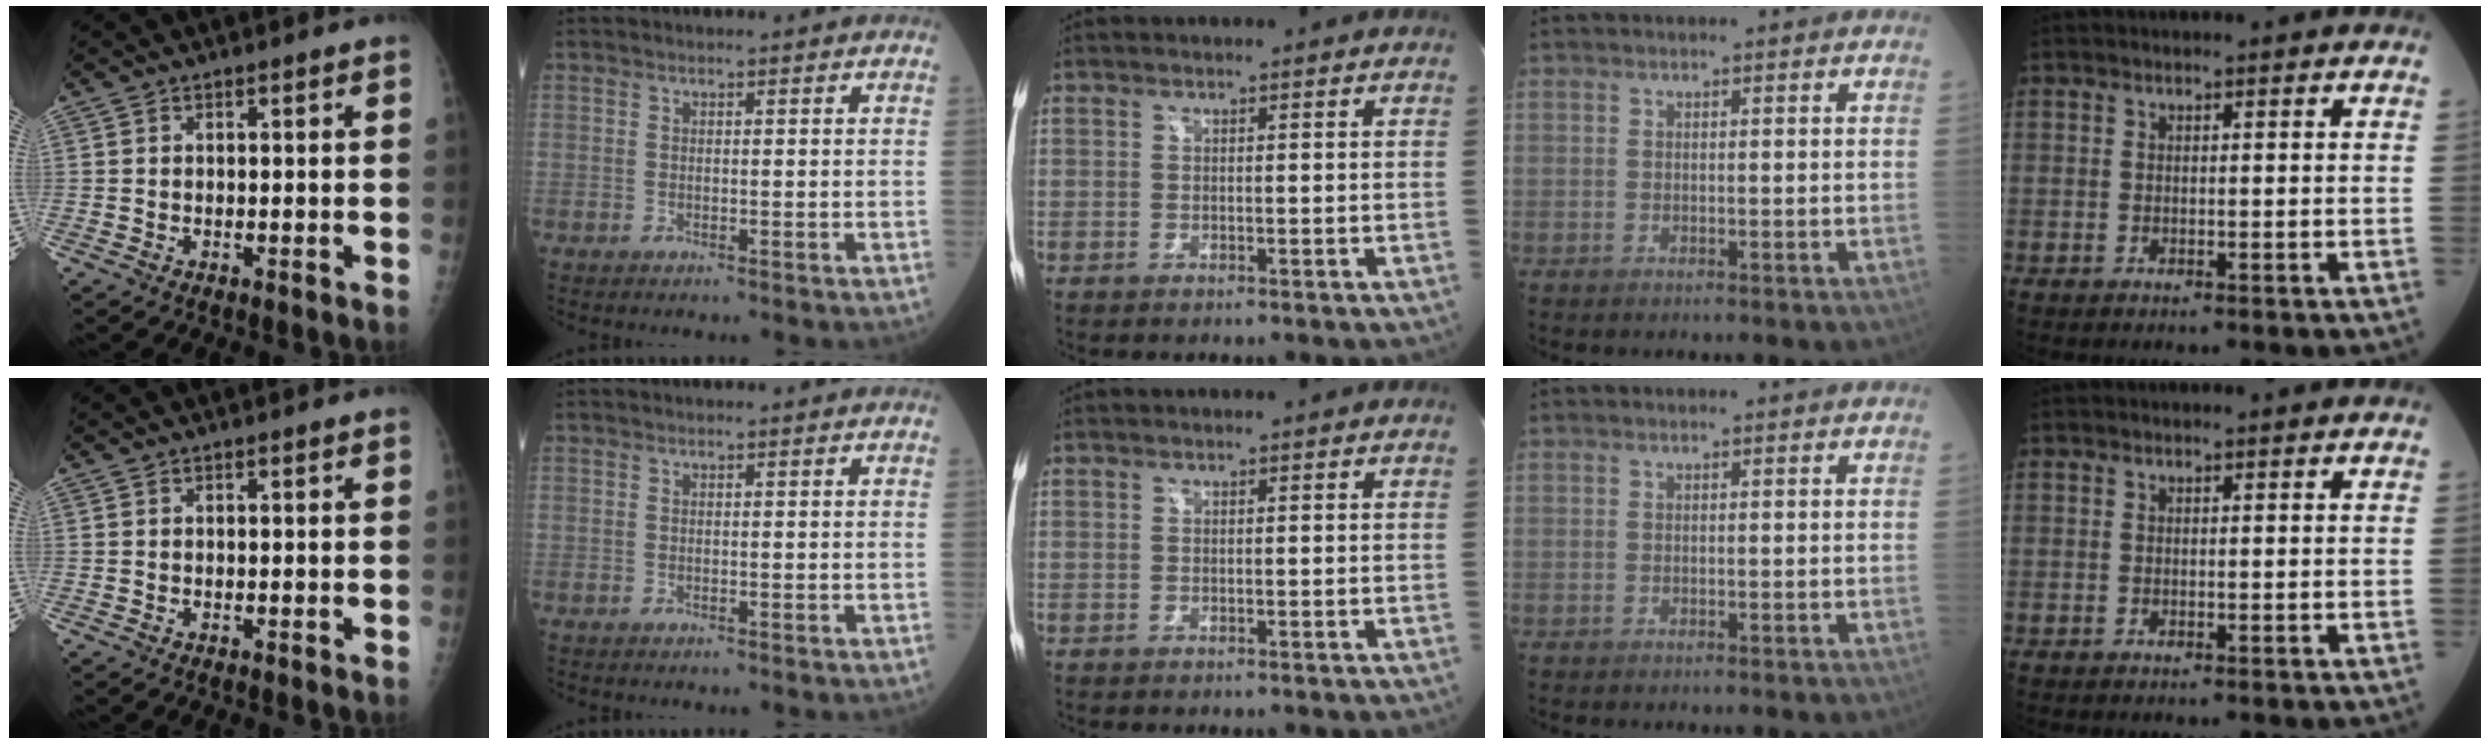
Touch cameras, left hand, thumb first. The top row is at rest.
{}